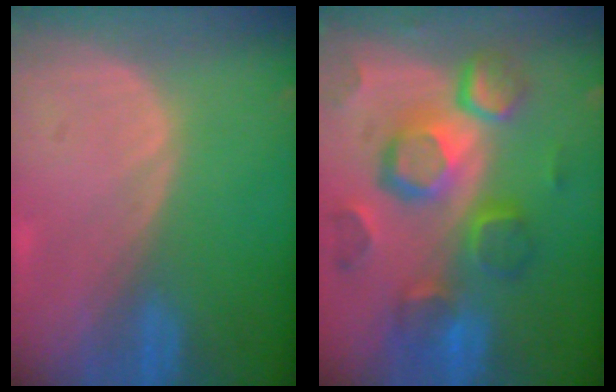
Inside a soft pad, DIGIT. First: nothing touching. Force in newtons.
{"total": 12.3, "press": 10.6, "slide": 6.2}